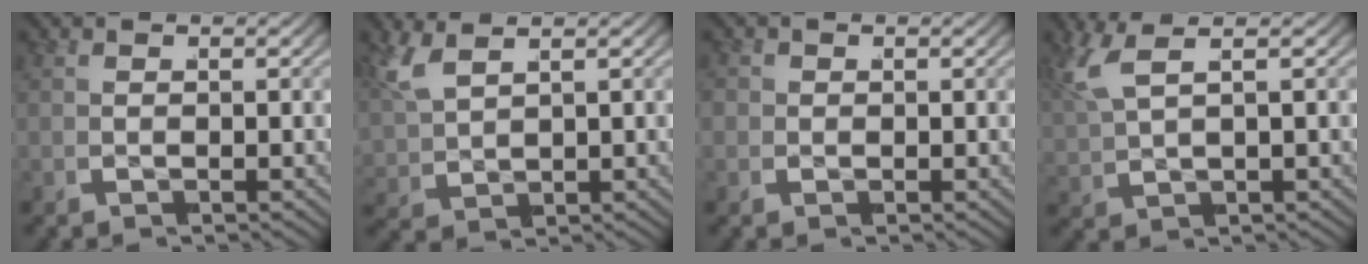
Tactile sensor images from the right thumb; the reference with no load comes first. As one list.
[{"total": 2.9, "force": [1.6, 1.8, 1.7], "torque": [-0.048, -0.006, 0.040]}, {"total": 1.7, "force": [0.1, 1.6, 0.5], "torque": [-0.014, -0.009, 0.001]}, {"total": 3.4, "force": [1.8, 1.5, 2.4], "torque": [-0.058, 0.005, 0.038]}]